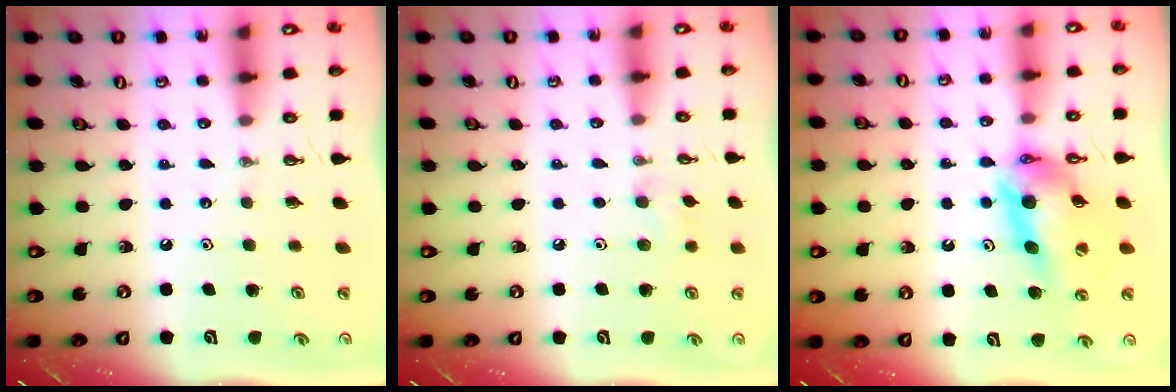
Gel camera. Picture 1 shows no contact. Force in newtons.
{"total": 6.4, "press": 6.3, "slide": 0.8}
{"total": 12.8, "press": 12.8, "slide": 1.2}